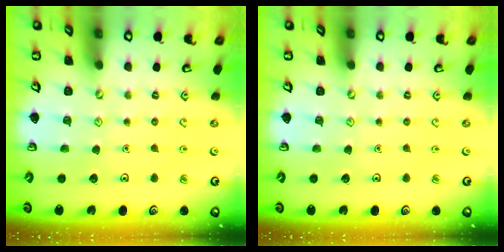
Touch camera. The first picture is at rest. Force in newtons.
{"total": 0.0}